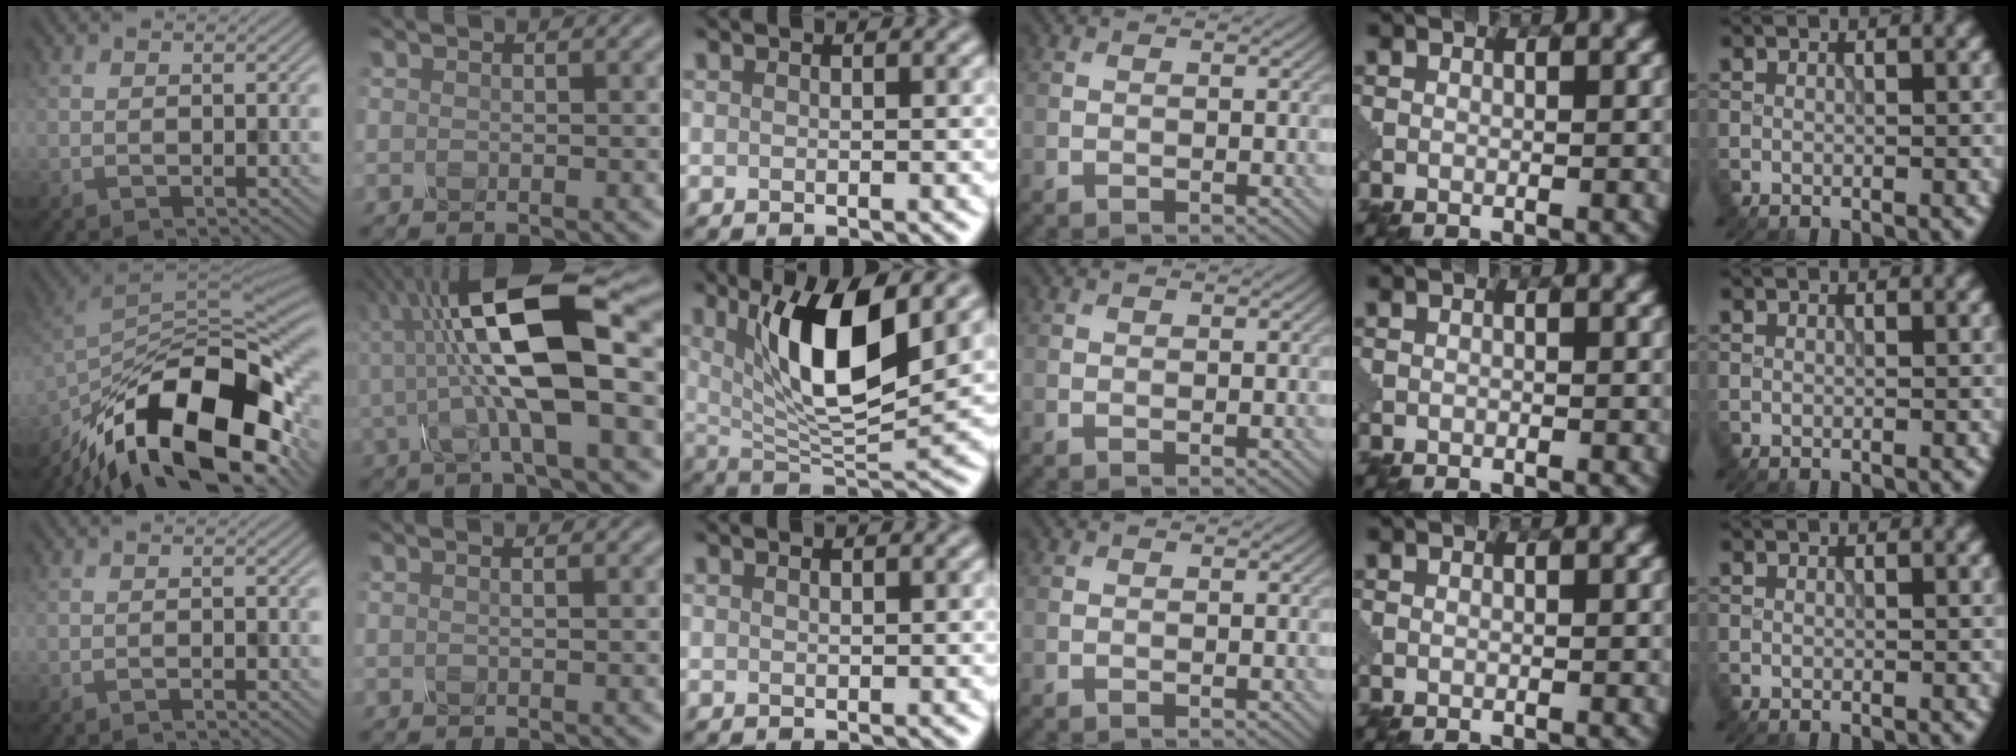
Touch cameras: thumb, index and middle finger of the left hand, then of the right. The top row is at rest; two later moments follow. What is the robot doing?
{"motion": "assemble", "object": "glue stick"}